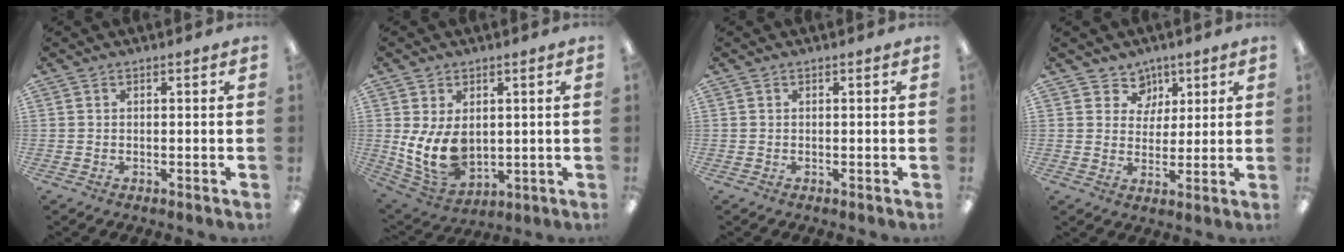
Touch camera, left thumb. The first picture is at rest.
{"total": 11.5, "force": [0.8, 8.1, 8.1], "torque": [-0.171, -0.010, 0.019]}
{"total": 0.0}
{"total": 6.6, "force": [3.8, 5.4, 0.2], "torque": [-0.003, -0.028, 0.069]}